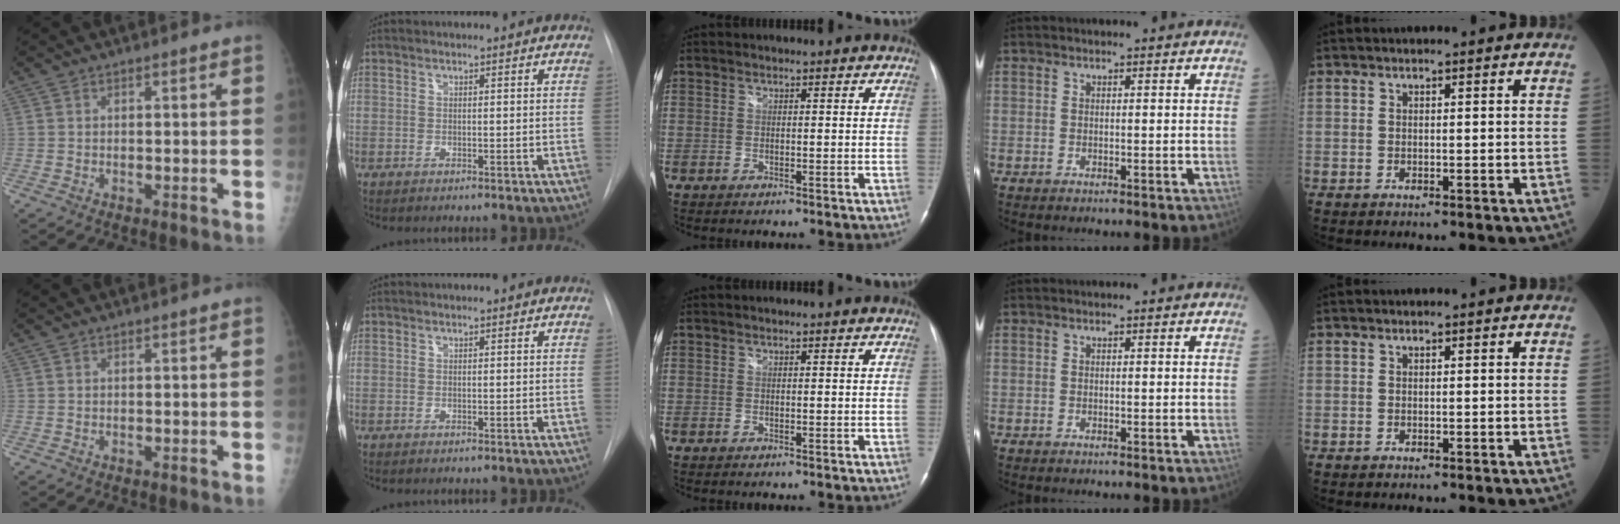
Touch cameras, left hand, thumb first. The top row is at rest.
{}